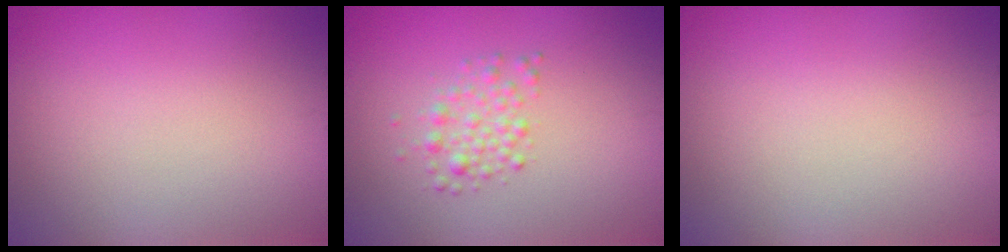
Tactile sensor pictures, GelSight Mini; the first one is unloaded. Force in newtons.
{"total": 1.9, "press": 1.8, "slide": 0.1}
{"total": 0.0}